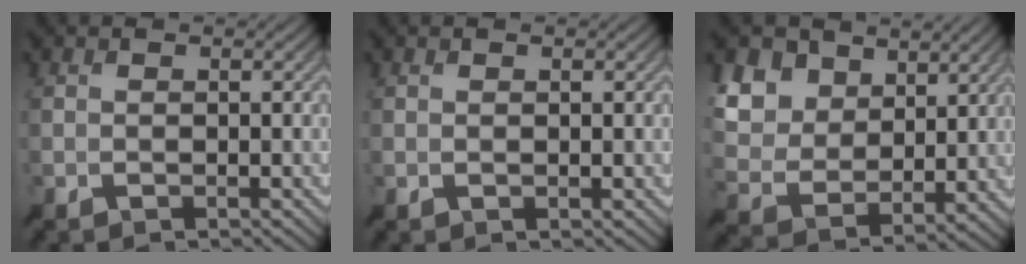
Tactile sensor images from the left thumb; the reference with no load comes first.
{"total": 1.1, "force": [0.2, -1.1, -0.3], "torque": [0.022, 0.010, -0.002]}
{"total": 8.6, "force": [5.5, 3.9, 5.4], "torque": [-0.146, 0.048, 0.117]}